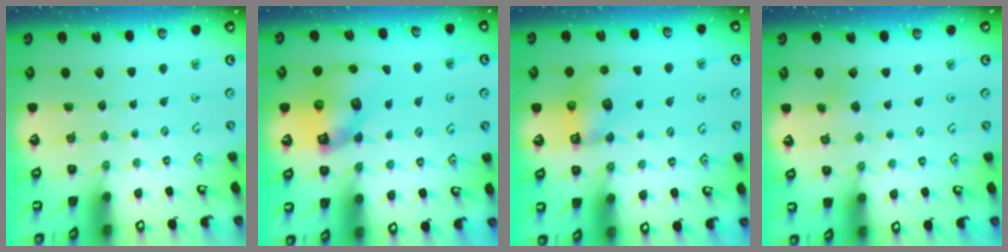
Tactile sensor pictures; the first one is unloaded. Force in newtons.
{"total": 10.7, "press": 10.6, "slide": 1.6}
{"total": 6.8, "press": 6.8, "slide": 0.2}
{"total": 1.8, "press": 1.7, "slide": 0.2}